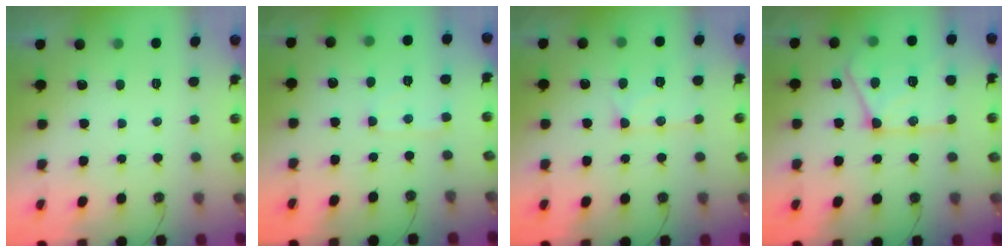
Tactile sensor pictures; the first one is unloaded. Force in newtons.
{"total": 5.2, "press": 5.1, "slide": 0.7}
{"total": 11.1, "press": 11.1, "slide": 0.8}
{"total": 17.9, "press": 17.9, "slide": 1.3}